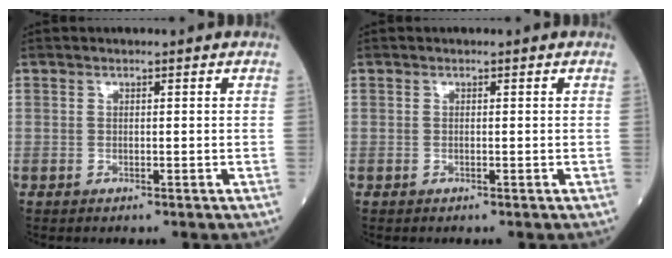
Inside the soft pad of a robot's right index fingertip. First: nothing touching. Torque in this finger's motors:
{"motor_torque": [-0.19, -0.16, 0.04, 0.01]}